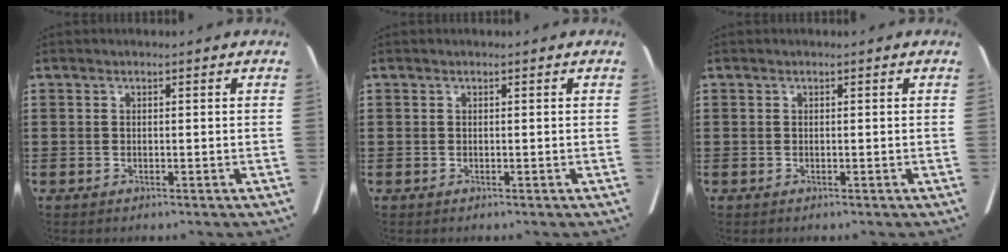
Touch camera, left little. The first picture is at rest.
{"total": 0.0}
{"total": 0.0}